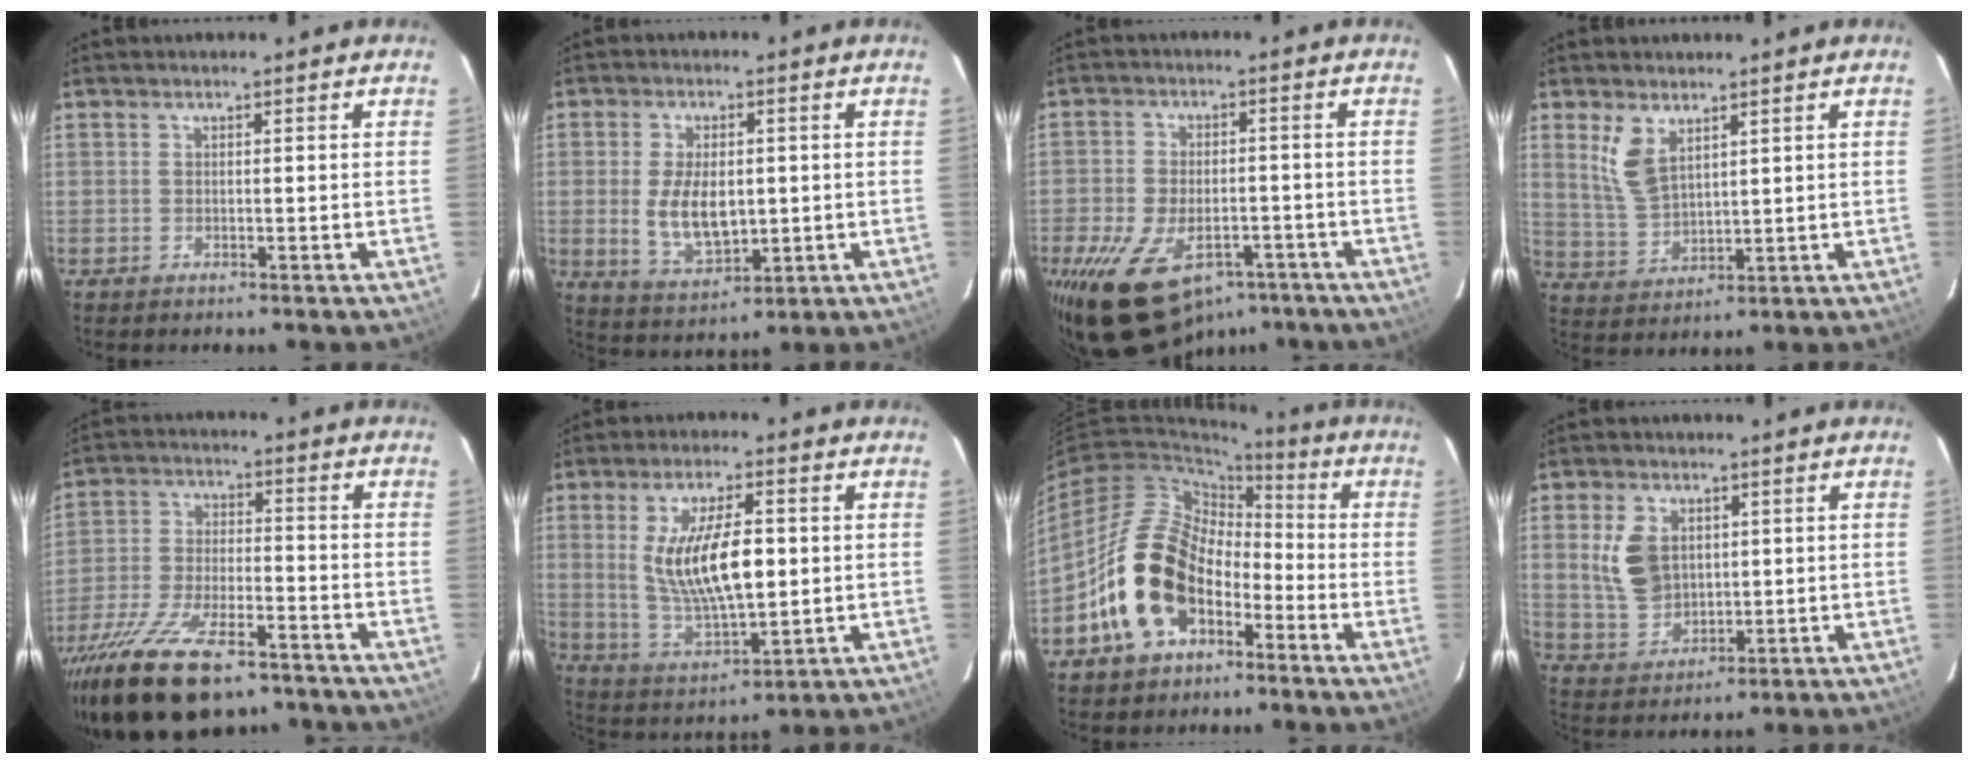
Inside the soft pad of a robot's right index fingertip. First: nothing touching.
{"total": 9.1, "force": [-0.3, 5.0, 7.6], "torque": [-0.153, -0.006, 0.006]}
{"total": 18.5, "force": [-10.6, 10.6, 10.9], "torque": [-0.239, -0.019, -0.163]}
{"total": 7.1, "force": [3.9, 3.4, 4.8], "torque": [-0.096, -0.002, 0.089]}
{"total": 20.6, "force": [-15.0, 7.7, 11.8], "torque": [-0.245, -0.040, -0.253]}
{"total": 13.9, "force": [1.4, 5.2, 12.8], "torque": [-0.238, -0.007, 0.038]}
{"total": 15.2, "force": [-6.5, 10.2, 9.3], "torque": [-0.185, 0.017, -0.102]}
{"total": 8.6, "force": [2.2, 6.0, 5.8], "torque": [-0.123, 0.006, 0.054]}